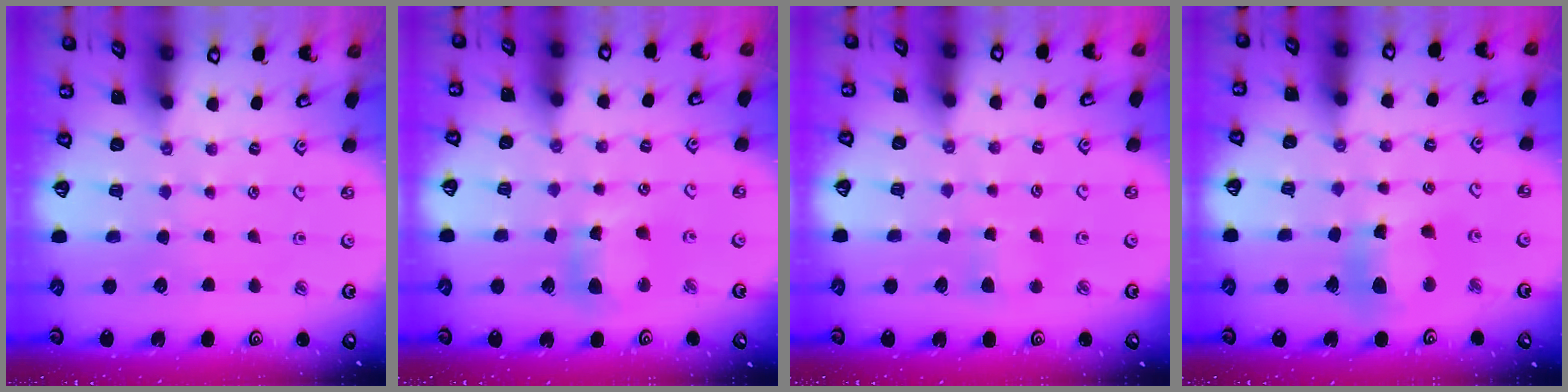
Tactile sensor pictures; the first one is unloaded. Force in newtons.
{"total": 9.2, "press": 9.1, "slide": 1.0}
{"total": 4.8, "press": 4.8, "slide": 0.5}
{"total": 11.6, "press": 11.5, "slide": 1.4}